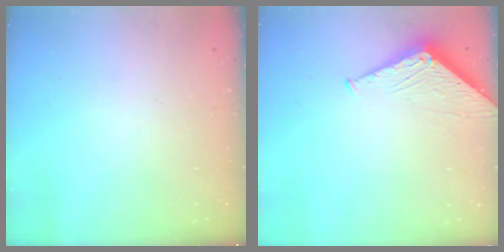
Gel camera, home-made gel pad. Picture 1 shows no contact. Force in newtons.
{"total": 3.8, "press": 3.7, "slide": 0.5}